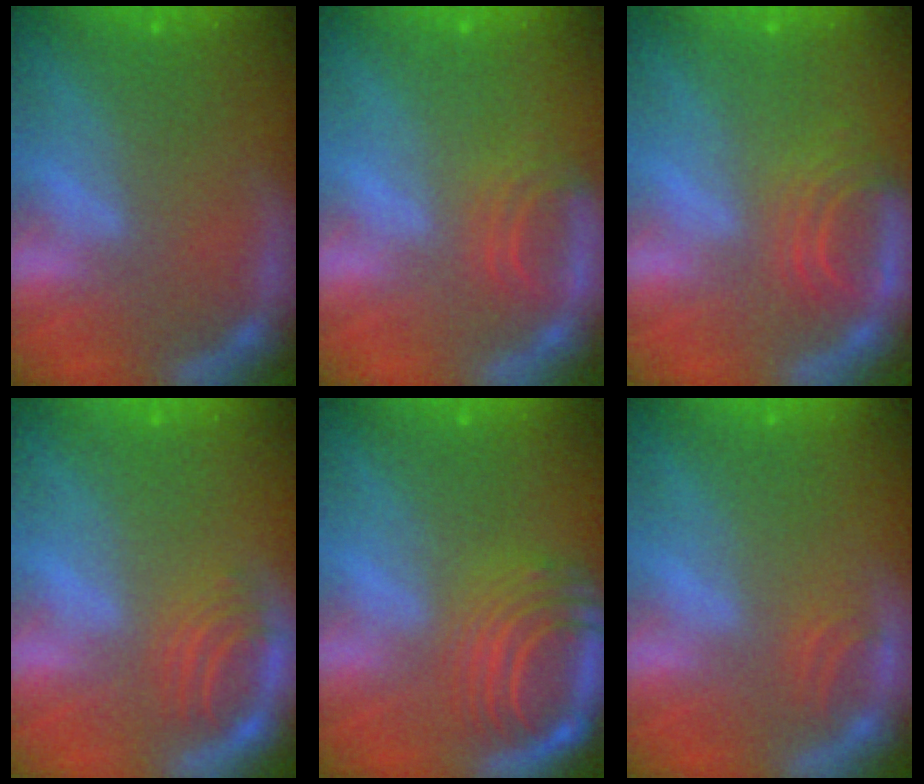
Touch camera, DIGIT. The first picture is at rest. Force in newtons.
{"total": 2.5}
{"total": 3.5}
{"total": 2.9}
{"total": 7.5}
{"total": 0.9}